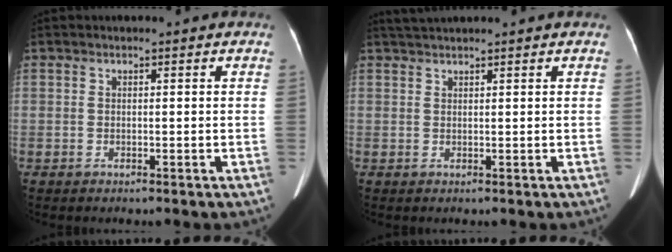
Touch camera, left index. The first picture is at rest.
{"total": 3.0, "force": [2.8, -0.3, 1.2], "torque": [-0.016, 0.029, 0.053]}